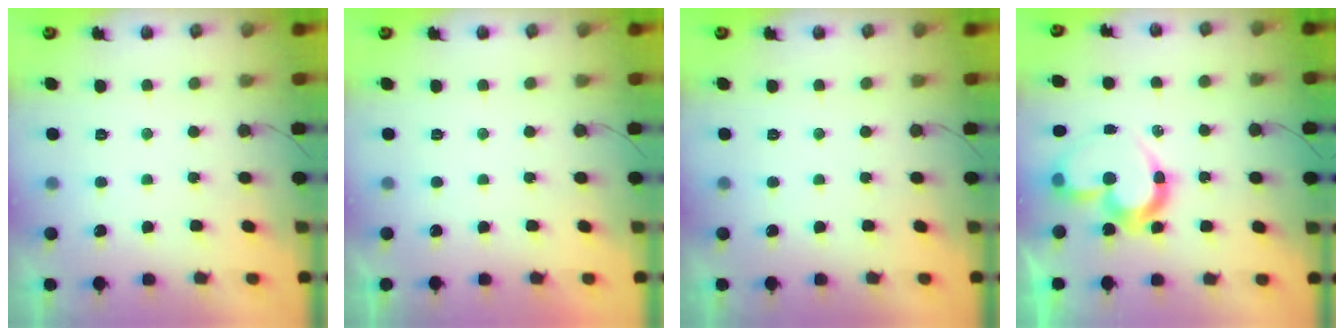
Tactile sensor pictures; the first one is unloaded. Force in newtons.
{"total": 1.7, "press": 1.7, "slide": 0.1}
{"total": 0.0}
{"total": 14.7, "press": 14.5, "slide": 2.4}